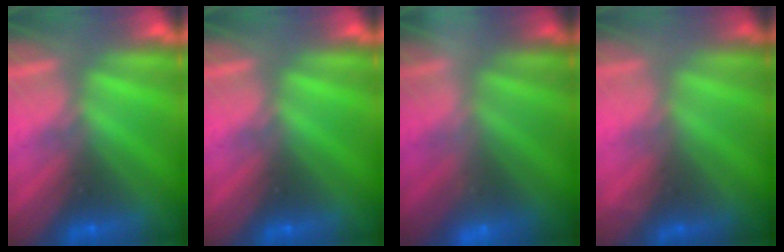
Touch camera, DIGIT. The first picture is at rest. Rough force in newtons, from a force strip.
{"total": 0.0}
{"total": 2.2}
{"total": 1.8}